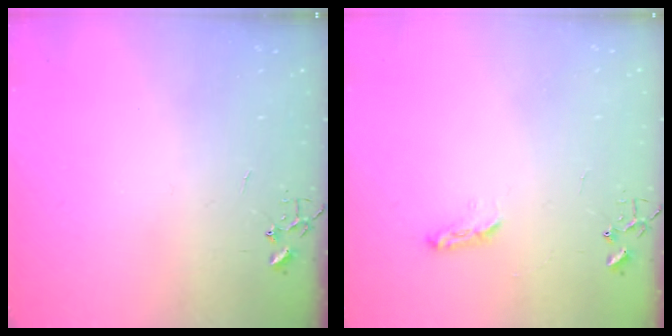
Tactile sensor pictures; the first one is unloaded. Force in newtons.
{"total": 5.3, "press": 5.2, "slide": 0.6}